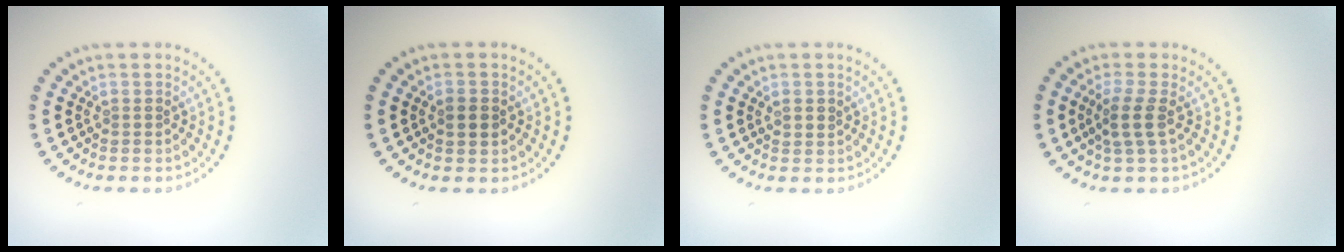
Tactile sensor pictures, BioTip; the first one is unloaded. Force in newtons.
{"total": 2.1, "press": 2.1, "slide": 0.1}
{"total": 1.0, "press": 1.0, "slide": 0.3}
{"total": 2.3, "press": 1.9, "slide": 1.3}